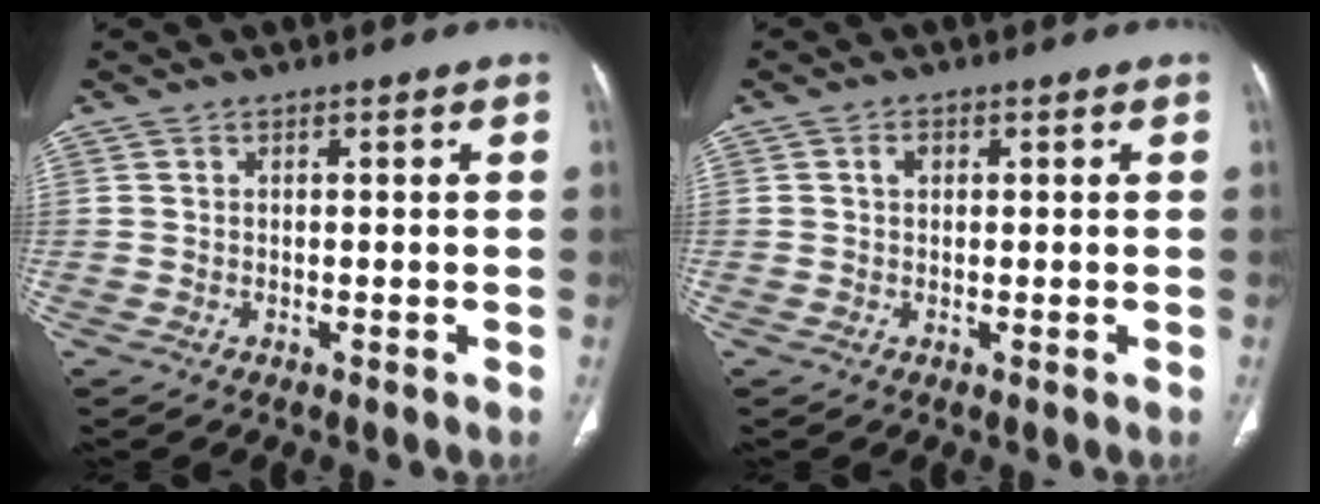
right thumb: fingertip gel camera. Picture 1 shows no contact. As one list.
[{"total": 1.4, "force": [0.3, 1.1, 0.9], "torque": [-0.013, 0.004, 0.005]}]